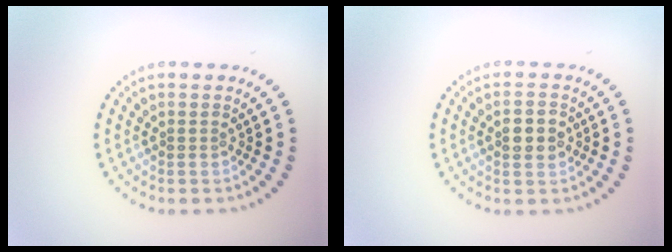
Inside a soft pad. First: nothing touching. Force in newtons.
{"total": 2.6, "press": 2.6, "slide": 0.1}